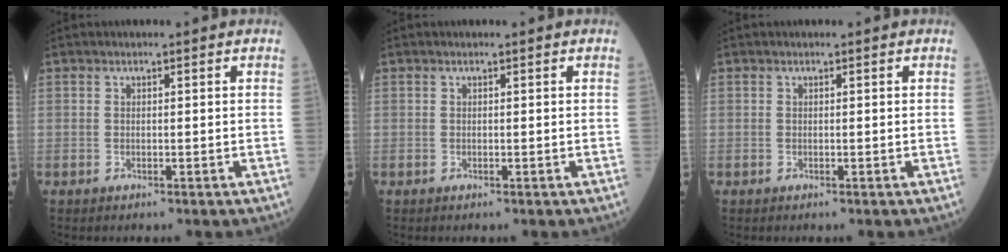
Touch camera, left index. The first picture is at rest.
{"total": 0.8, "force": [-0.8, -0.1, -0.2], "torque": [0.002, -0.007, -0.012]}
{"total": 0.0}